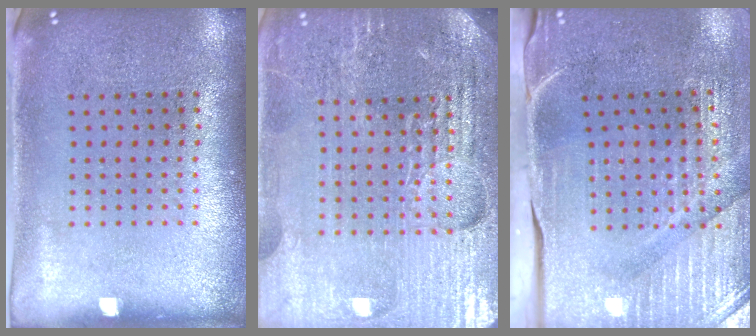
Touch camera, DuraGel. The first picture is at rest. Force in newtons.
{"total": 4.9, "press": 4.6, "slide": 1.8}
{"total": 4.4, "press": 4.0, "slide": 1.9}